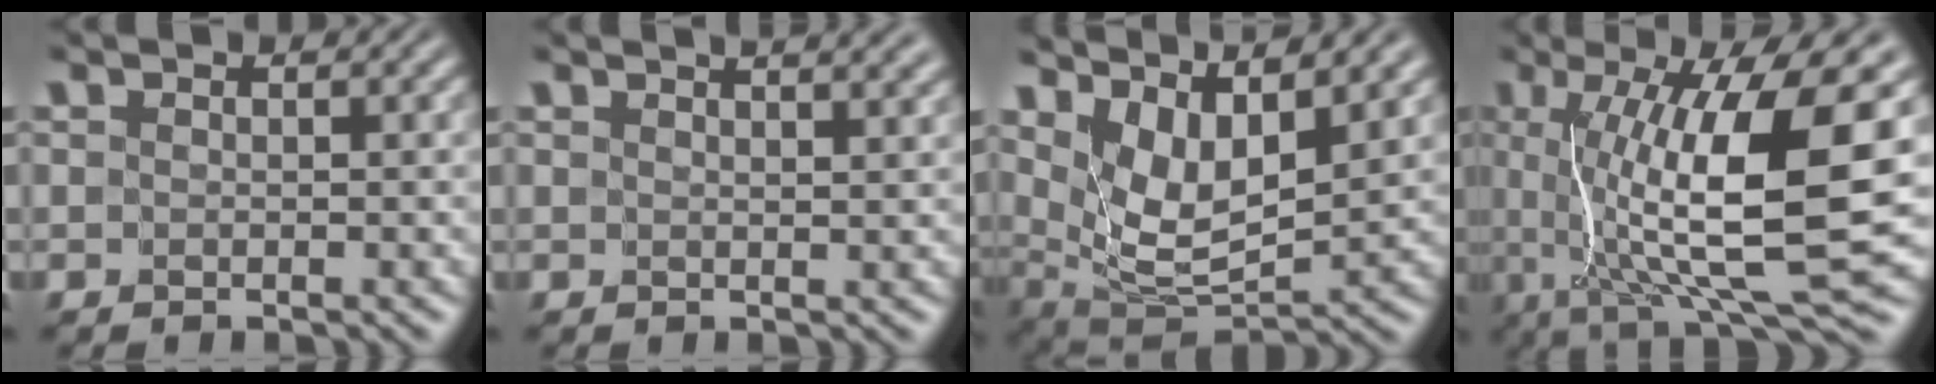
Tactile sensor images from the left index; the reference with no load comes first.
{"total": 4.7, "force": [3.5, 1.8, 2.6], "torque": [-0.017, 0.022, 0.019]}
{"total": 7.1, "force": [4.2, 2.4, 5.2], "torque": [-0.105, -0.003, 0.078]}
{"total": 12.2, "force": [1.5, 2.9, 11.8], "torque": [-0.188, -0.006, 0.033]}